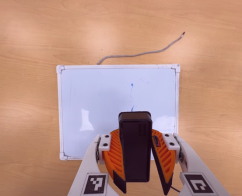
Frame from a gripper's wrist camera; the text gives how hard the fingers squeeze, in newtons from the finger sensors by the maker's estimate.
{"total": 11.7, "left": 10.7, "right": 12.7}